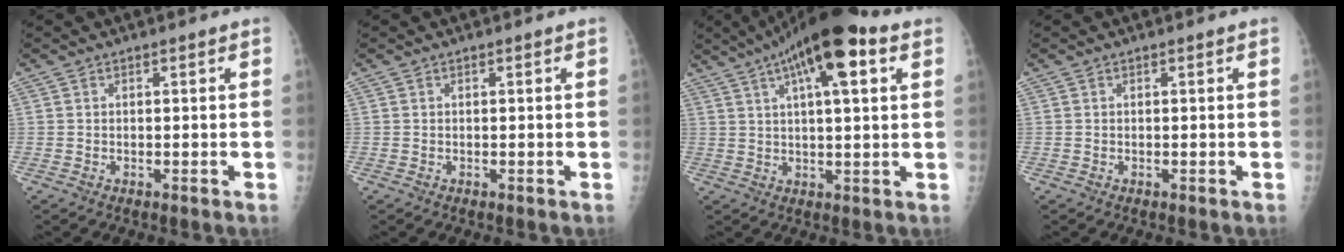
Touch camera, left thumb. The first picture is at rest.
{"total": 0.0}
{"total": 15.1, "force": [7.0, 4.4, 12.7], "torque": [-0.186, 0.011, 0.105]}
{"total": 0.0}